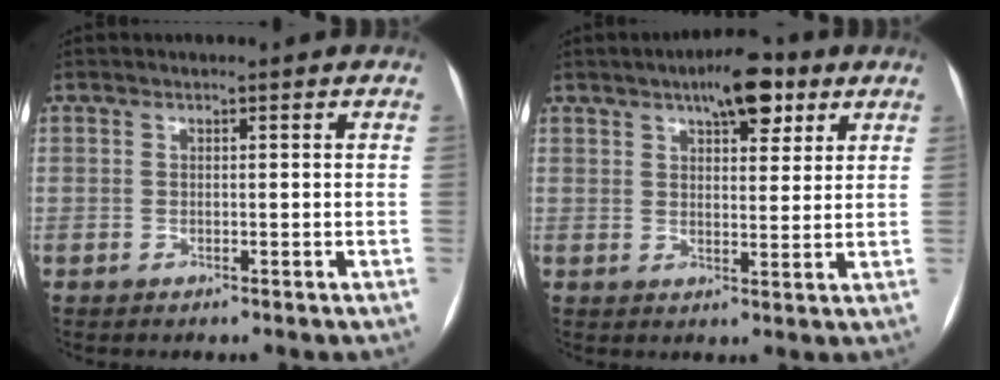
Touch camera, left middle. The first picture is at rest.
{"total": 8.0, "force": [4.8, 2.9, 5.7], "torque": [-0.081, 0.012, 0.068]}